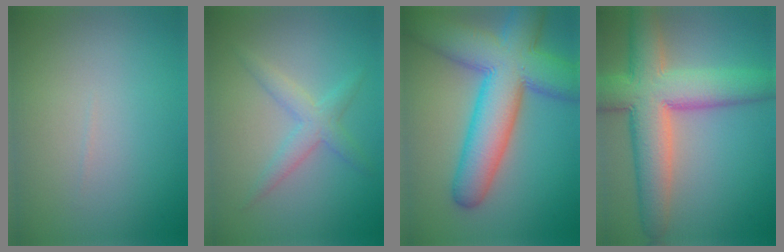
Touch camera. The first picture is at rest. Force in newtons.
{"total": 2.6, "press": 2.6, "slide": 0.0}
{"total": 11.9, "press": 11.9, "slide": 0.3}
{"total": 9.9, "press": 9.8, "slide": 0.7}